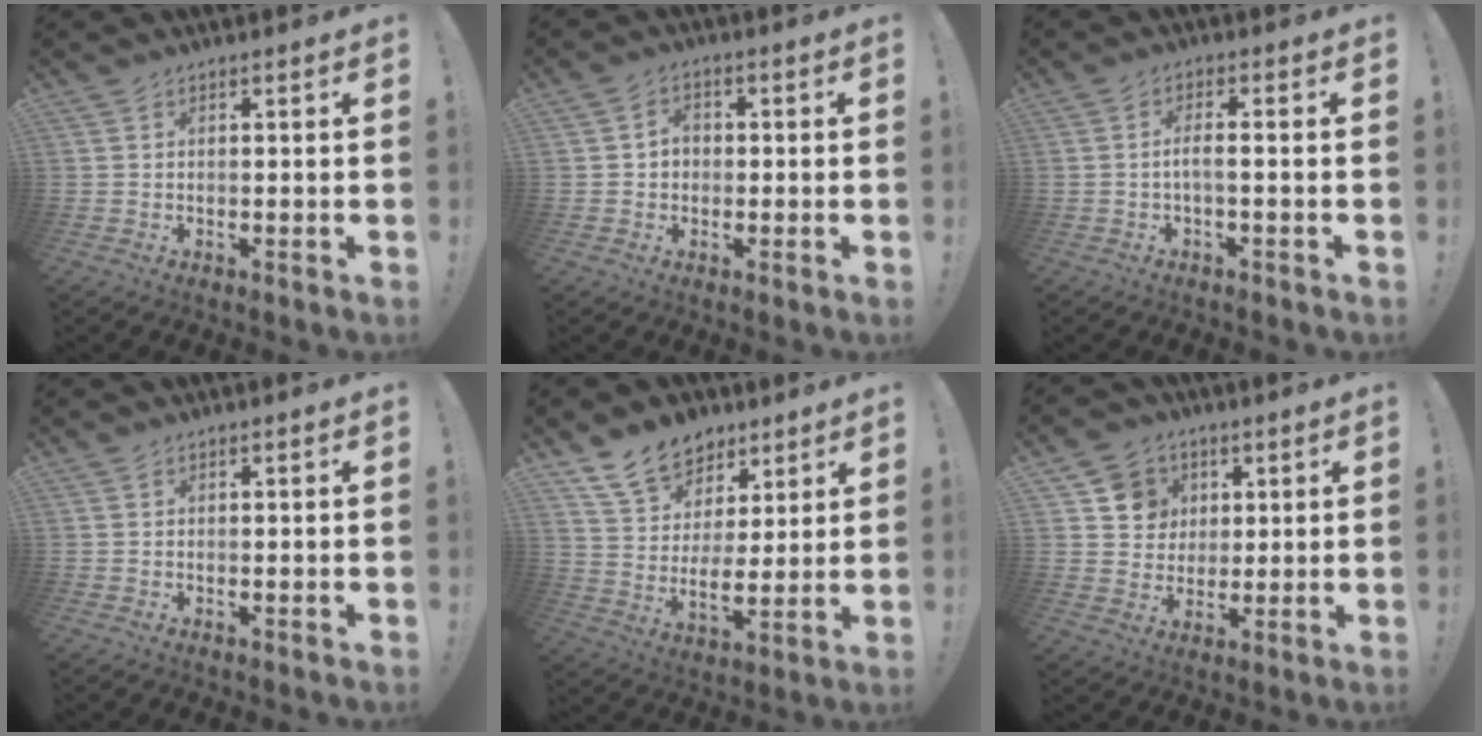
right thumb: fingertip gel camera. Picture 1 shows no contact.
{"total": 3.3, "force": [-0.1, 2.6, 2.0], "torque": [-0.031, 0.004, -0.003]}
{"total": 3.8, "force": [-1.1, 0.2, 3.6], "torque": [-0.074, -0.004, -0.023]}
{"total": 0.0}
{"total": 12.9, "force": [9.0, 7.9, 4.7], "torque": [-0.089, -0.058, 0.173]}
{"total": 8.8, "force": [3.1, 8.1, 1.3], "torque": [-0.013, -0.022, 0.066]}